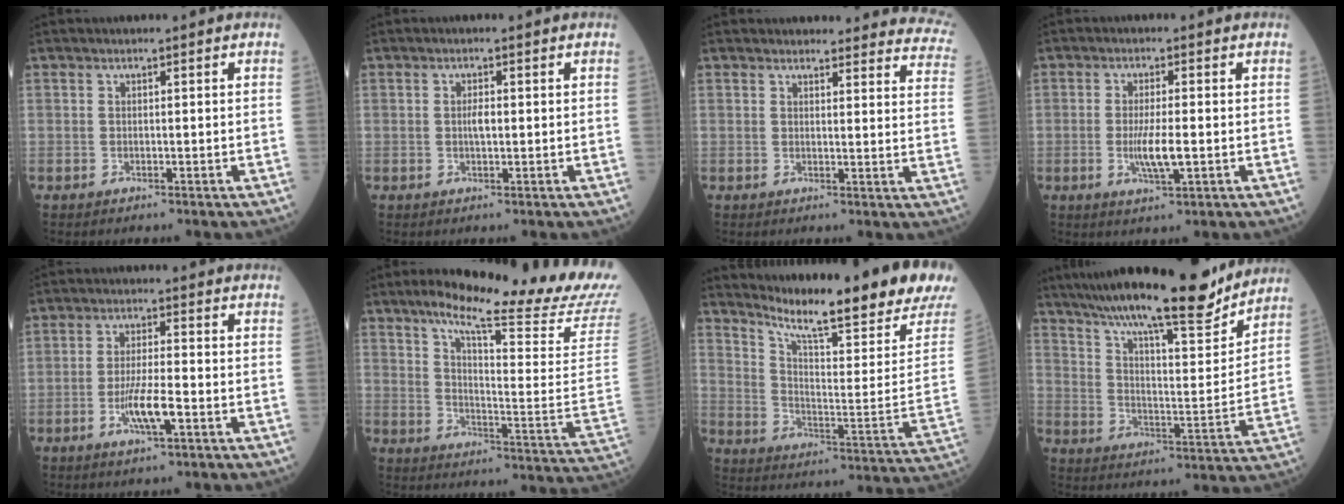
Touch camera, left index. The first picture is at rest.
{"total": 1.5, "force": [0.0, 0.6, 1.4], "torque": [-0.030, -0.002, 0.002]}
{"total": 19.3, "force": [18.5, 4.5, 3.4], "torque": [-0.006, -0.074, 0.175]}
{"total": 4.7, "force": [-0.9, 0.8, 4.5], "torque": [-0.095, -0.012, -0.012]}
{"total": 5.7, "force": [-2.3, 0.8, 5.1], "torque": [-0.105, -0.009, -0.041]}
{"total": 24.2, "force": [19.8, -0.4, 13.8], "torque": [-0.210, -0.072, 0.259]}
{"total": 21.0, "force": [17.9, -0.6, 11.1], "torque": [-0.186, -0.087, 0.244]}
{"total": 21.5, "force": [18.4, 2.6, 10.8], "torque": [-0.187, -0.005, 0.278]}